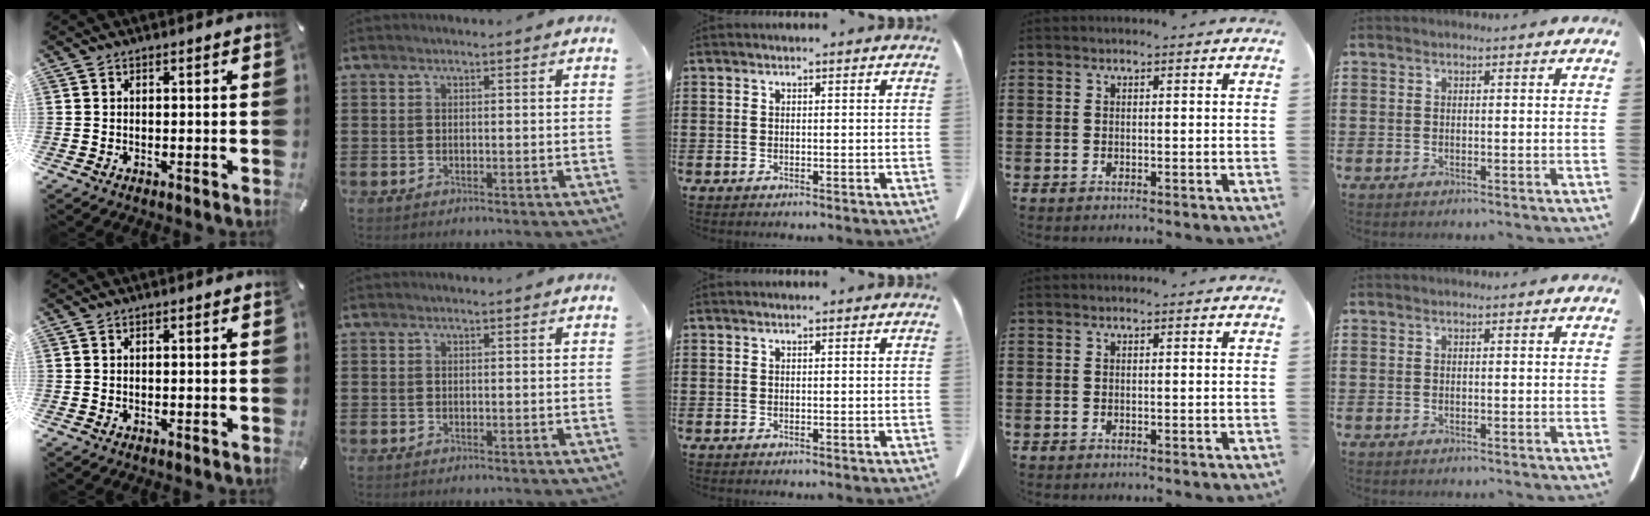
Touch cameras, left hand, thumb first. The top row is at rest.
{}